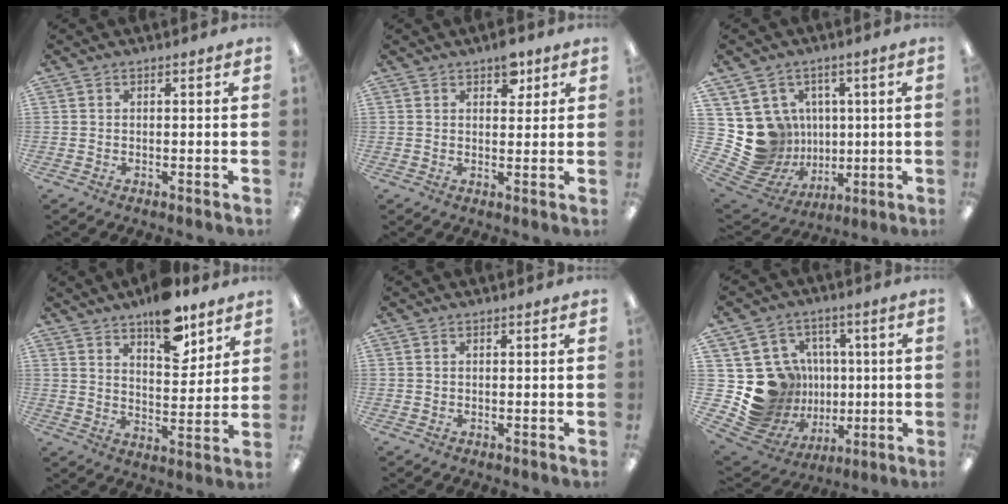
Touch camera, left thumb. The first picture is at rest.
{"total": 5.3, "force": [3.3, 2.9, 2.9], "torque": [-0.024, -0.011, 0.052]}
{"total": 13.7, "force": [1.9, 13.2, 3.1], "torque": [-0.092, -0.028, 0.064]}
{"total": 13.1, "force": [9.5, 5.5, 7.0], "torque": [-0.084, -0.058, 0.162]}
{"total": 0.0}
{"total": 19.1, "force": [0.7, 18.4, 5.1], "torque": [-0.107, -0.018, 0.074]}